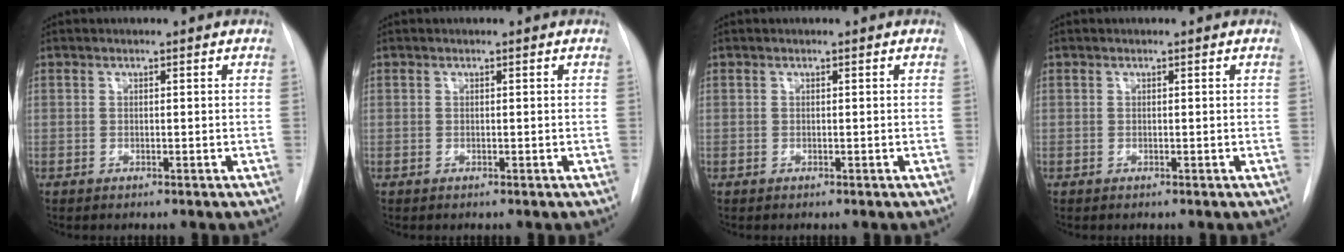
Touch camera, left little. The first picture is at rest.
{"total": 0.0}
{"total": 0.0}
{"total": 0.0}